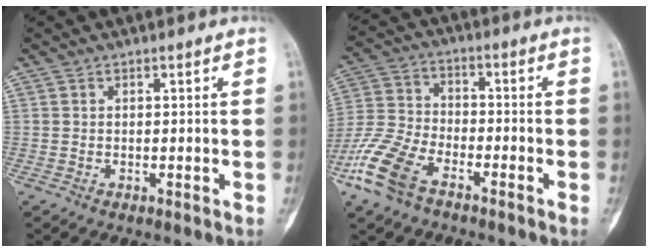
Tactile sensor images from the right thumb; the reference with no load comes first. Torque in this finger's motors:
{"motor_torque": [0.25, 0.23, 1.15, -0.41, 0.13]}